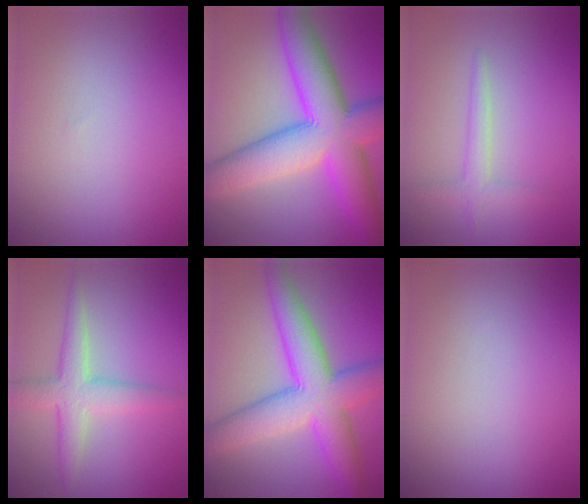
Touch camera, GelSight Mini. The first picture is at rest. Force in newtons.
{"total": 11.8, "press": 11.8, "slide": 0.1}
{"total": 1.7, "press": 1.7, "slide": 0.1}
{"total": 3.9, "press": 3.9, "slide": 0.1}
{"total": 9.4, "press": 9.4, "slide": 0.3}
{"total": 0.0}